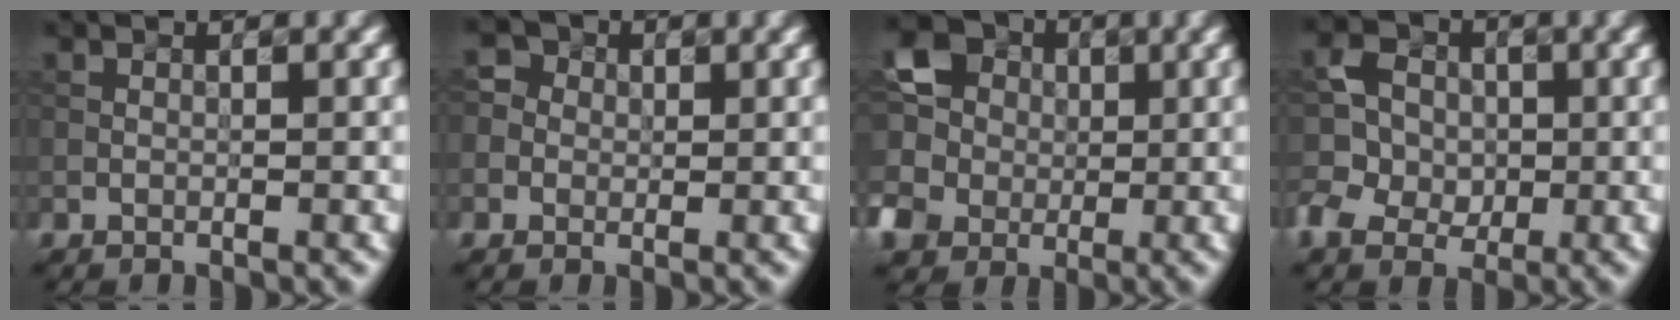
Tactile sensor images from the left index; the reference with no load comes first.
{"total": 1.7, "force": [0.3, 1.7, 0.0], "torque": [0.003, 0.006, 0.000]}
{"total": 7.9, "force": [0.2, 7.3, 2.8], "torque": [-0.085, 0.013, -0.013]}
{"total": 3.9, "force": [-1.2, 3.5, 1.2], "torque": [-0.028, 0.010, -0.024]}